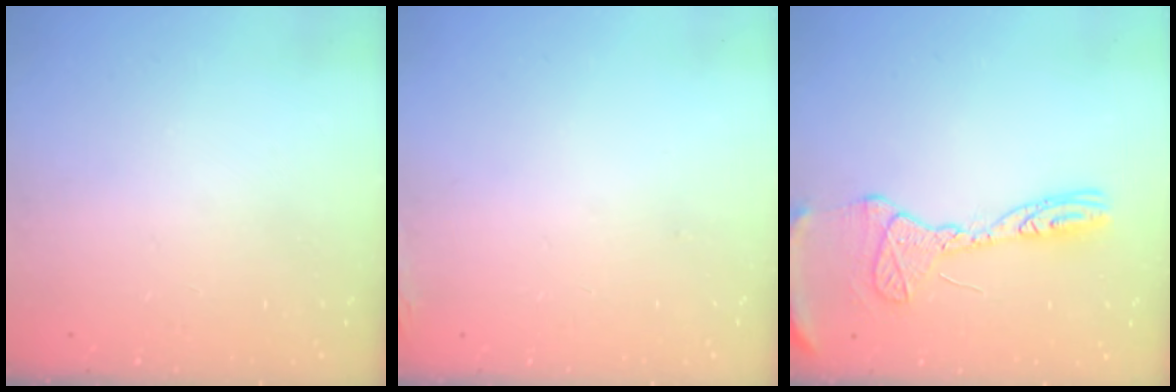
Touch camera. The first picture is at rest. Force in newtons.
{"total": 6.3, "press": 5.9, "slide": 2.1}
{"total": 14.7, "press": 14.6, "slide": 1.4}